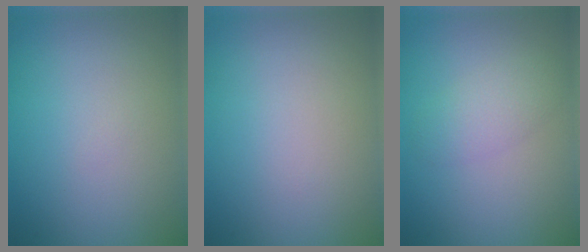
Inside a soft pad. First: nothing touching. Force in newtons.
{"total": 0.0}
{"total": 2.2, "press": 2.2, "slide": 0.1}